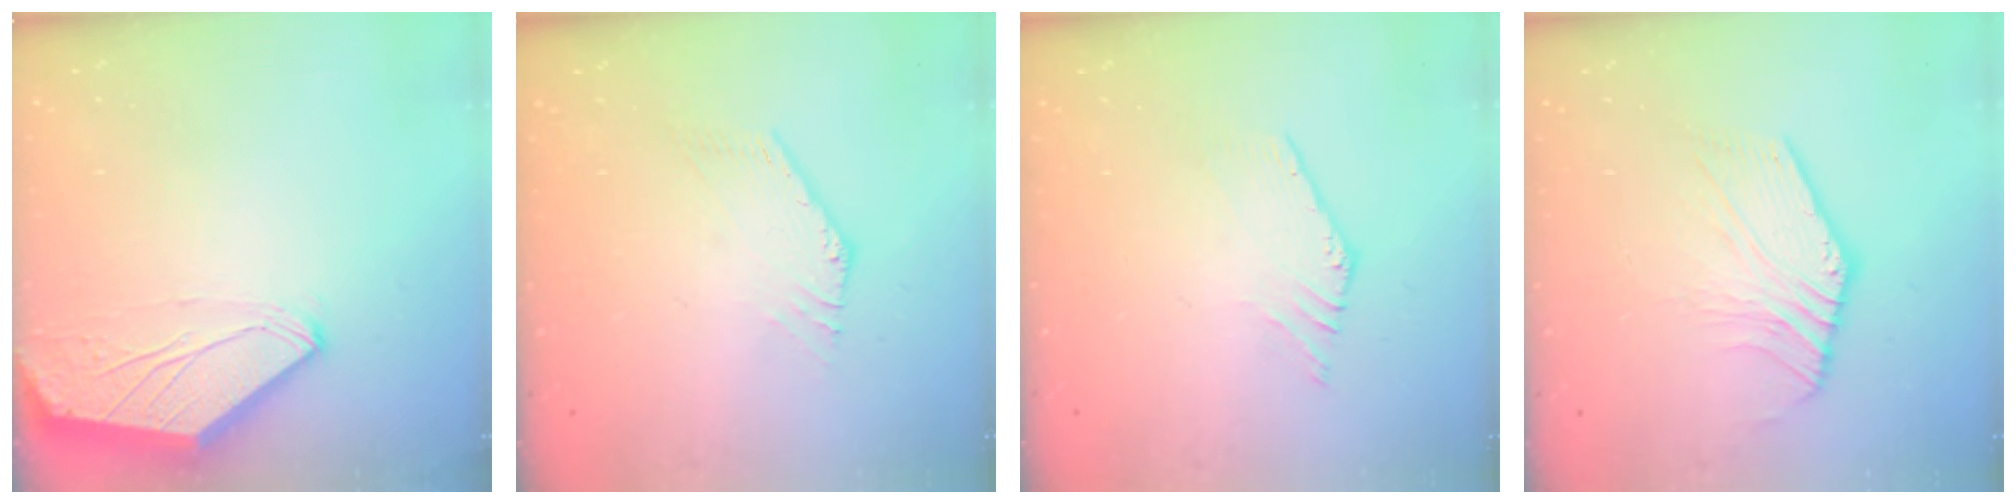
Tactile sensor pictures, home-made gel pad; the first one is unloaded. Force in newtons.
{"total": 0.6, "press": 0.5, "slide": 0.3}
{"total": 0.0}
{"total": 2.6, "press": 2.4, "slide": 0.8}